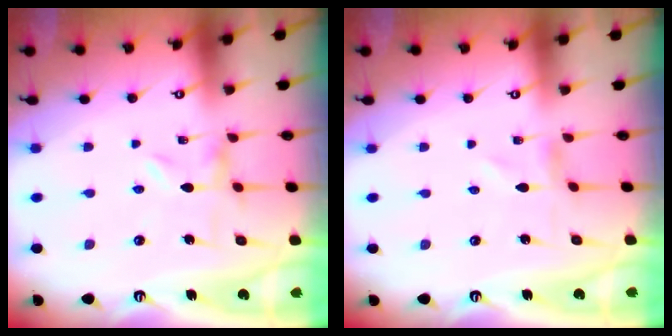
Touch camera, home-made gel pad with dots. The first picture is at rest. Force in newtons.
{"total": 0.0}